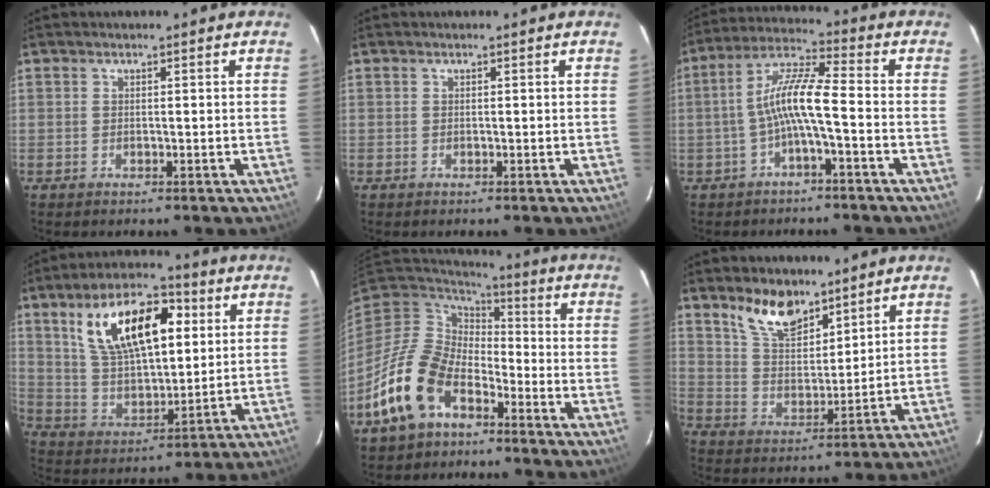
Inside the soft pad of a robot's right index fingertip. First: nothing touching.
{"total": 0.0}
{"total": 8.1, "force": [-2.3, 0.7, 7.7], "torque": [-0.172, 0.019, -0.045]}
{"total": 18.6, "force": [6.9, 8.7, 14.9], "torque": [-0.261, 0.028, 0.131]}
{"total": 15.5, "force": [-8.7, 9.2, 9.0], "torque": [-0.198, 0.000, -0.166]}
{"total": 9.9, "force": [7.4, 4.4, 5.0], "torque": [-0.088, 0.005, 0.143]}